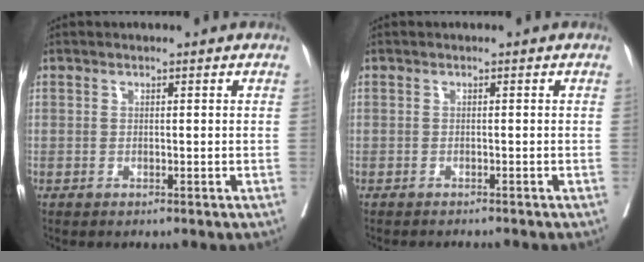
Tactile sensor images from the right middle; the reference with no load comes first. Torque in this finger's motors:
{"motor_torque": [0.00, -0.07, 0.02, 0.02]}